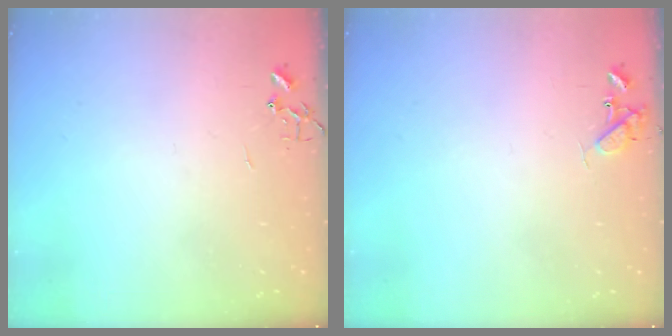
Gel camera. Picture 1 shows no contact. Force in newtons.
{"total": 8.6, "press": 8.6, "slide": 0.7}